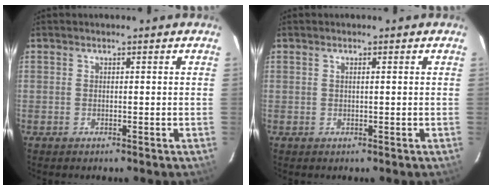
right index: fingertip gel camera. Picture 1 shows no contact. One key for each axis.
{"total": 0.5, "fx": 0.1, "fy": -0.1, "fz": 0.5, "tx": -0.010, "ty": 0.002, "tz": 0.001}